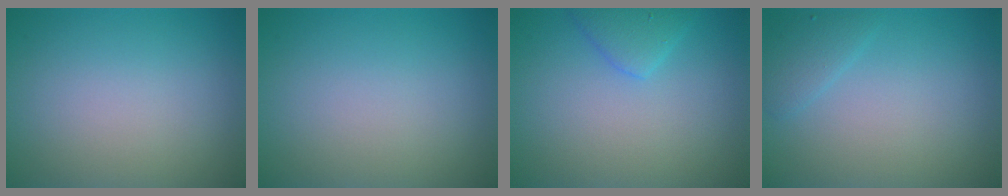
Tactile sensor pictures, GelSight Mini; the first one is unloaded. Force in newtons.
{"total": 0.0}
{"total": 2.2, "press": 2.2, "slide": 0.2}
{"total": 1.4, "press": 1.4, "slide": 0.1}